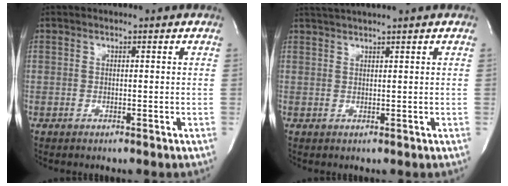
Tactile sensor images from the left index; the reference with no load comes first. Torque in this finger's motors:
{"motor_torque": [0.12, -0.30, 0.00, 0.02]}